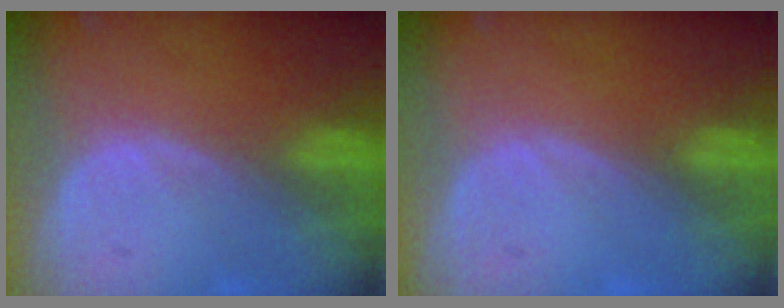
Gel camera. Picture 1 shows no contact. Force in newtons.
{"total": 0.0}